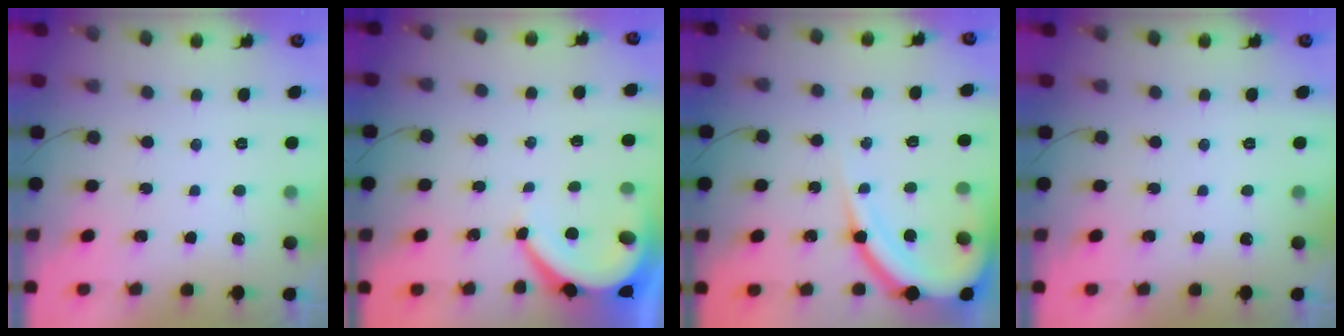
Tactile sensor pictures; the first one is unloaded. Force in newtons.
{"total": 5.3, "press": 5.3, "slide": 0.5}
{"total": 12.8, "press": 12.8, "slide": 1.4}
{"total": 0.0}